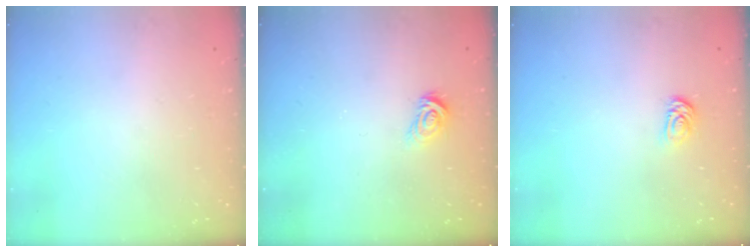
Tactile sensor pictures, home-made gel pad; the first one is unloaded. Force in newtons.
{"total": 3.4, "press": 3.3, "slide": 0.5}
{"total": 3.5, "press": 3.5, "slide": 0.4}